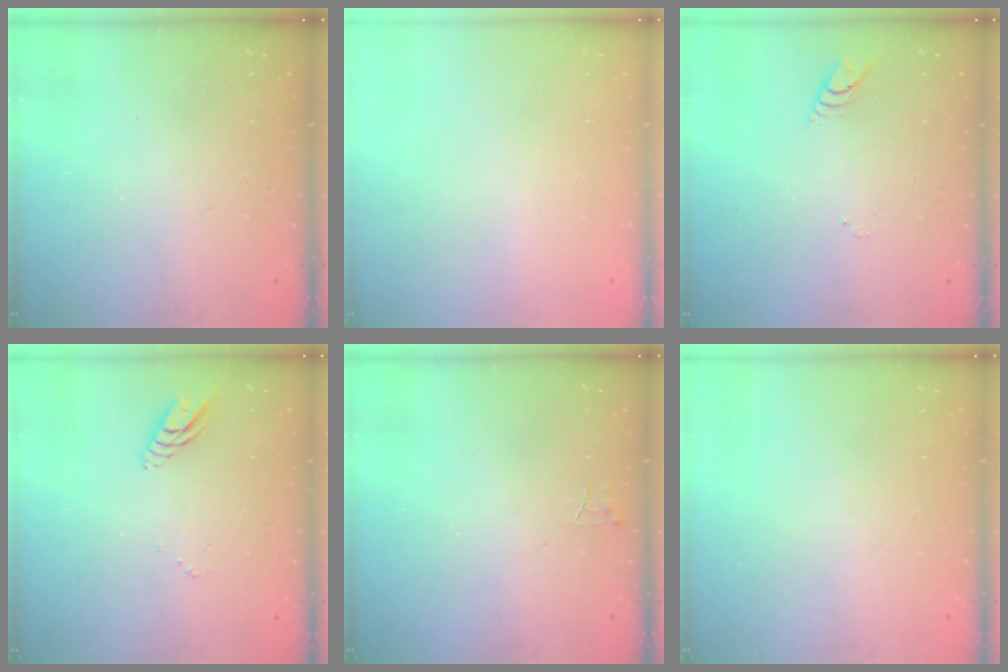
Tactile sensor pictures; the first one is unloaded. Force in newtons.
{"total": 0.0}
{"total": 3.0, "press": 3.0, "slide": 0.3}
{"total": 5.8, "press": 5.8, "slide": 0.4}
{"total": 2.8, "press": 2.8, "slide": 0.2}
{"total": 0.0}